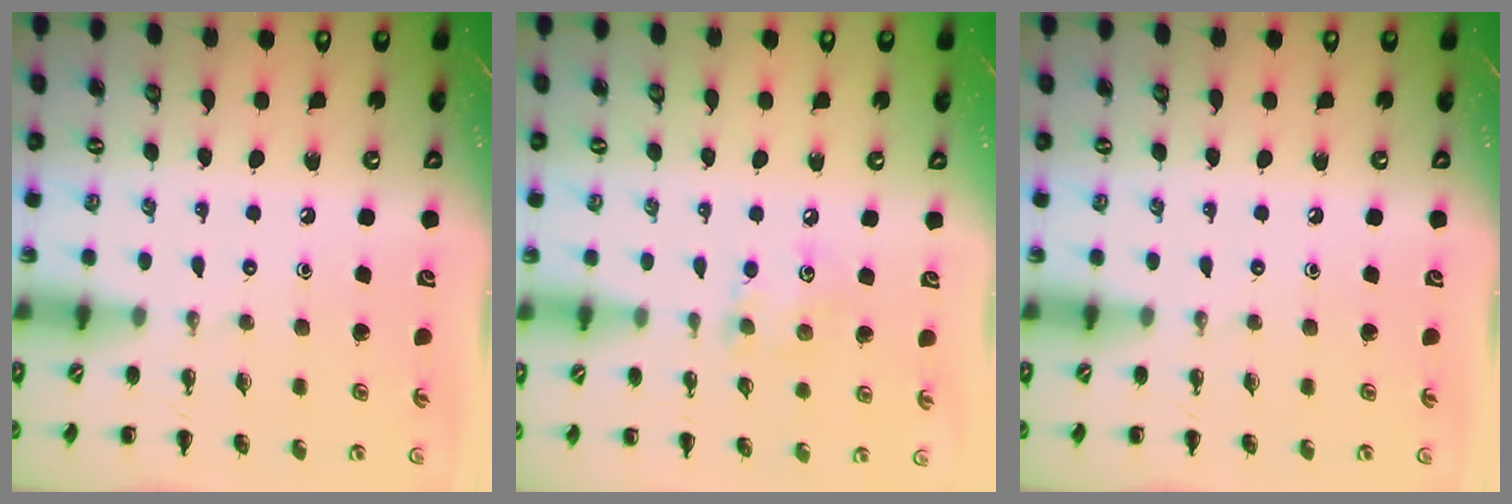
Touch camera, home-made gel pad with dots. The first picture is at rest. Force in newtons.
{"total": 6.8, "press": 6.6, "slide": 1.4}
{"total": 0.0}